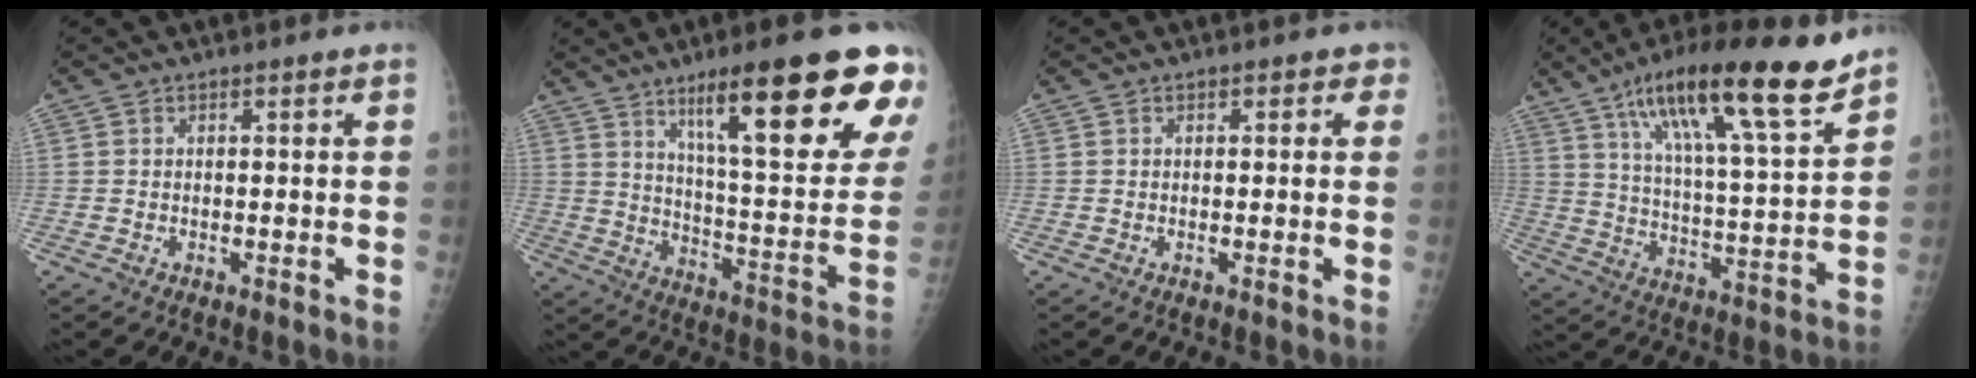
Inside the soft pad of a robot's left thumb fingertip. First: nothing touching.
{"total": 25.1, "force": [14.1, 4.7, 20.2], "torque": [-0.263, -0.052, 0.214]}
{"total": 1.7, "force": [0.7, 1.2, 1.1], "torque": [0.008, 0.003, 0.001]}
{"total": 21.2, "force": [13.9, 3.1, 15.7], "torque": [-0.245, -0.047, 0.233]}